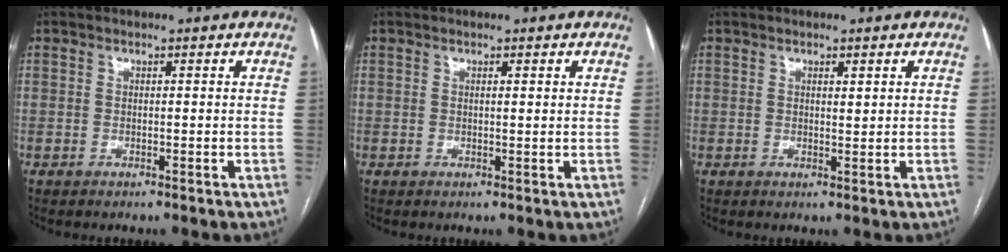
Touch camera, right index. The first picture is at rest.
{"total": 0.7, "force": [0.4, 0.0, 0.6], "torque": [-0.011, 0.000, 0.005]}
{"total": 1.1, "force": [0.6, 0.3, 0.9], "torque": [-0.016, -0.004, 0.010]}